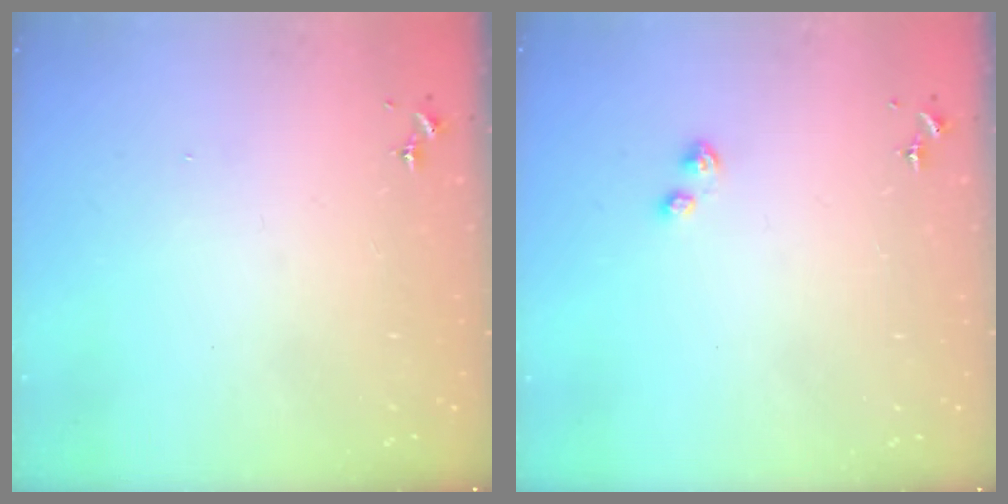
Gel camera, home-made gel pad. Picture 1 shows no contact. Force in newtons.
{"total": 3.1, "press": 3.1, "slide": 0.5}